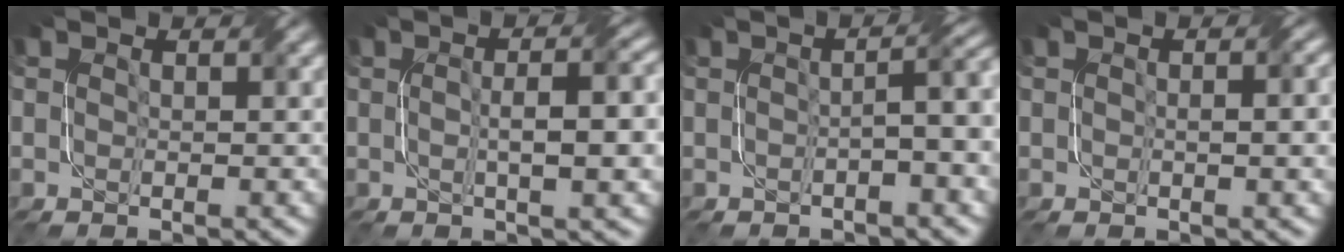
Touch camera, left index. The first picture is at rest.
{"total": 6.1, "force": [0.0, 1.5, 5.9], "torque": [-0.082, 0.006, 0.002]}
{"total": 4.0, "force": [-0.5, 0.9, 3.9], "torque": [-0.048, 0.018, -0.012]}
{"total": 2.8, "force": [0.1, 0.9, 2.6], "torque": [-0.036, 0.002, 0.005]}